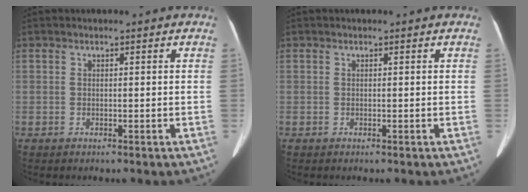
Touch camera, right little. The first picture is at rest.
{"total": 0.0}